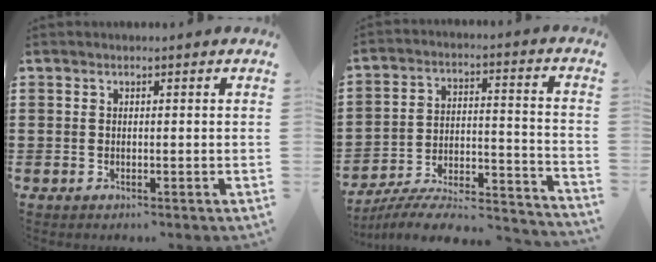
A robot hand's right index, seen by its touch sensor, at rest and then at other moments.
{"total": 6.6, "force": [-5.8, 1.3, 2.9], "torque": [-0.048, -0.001, -0.113]}